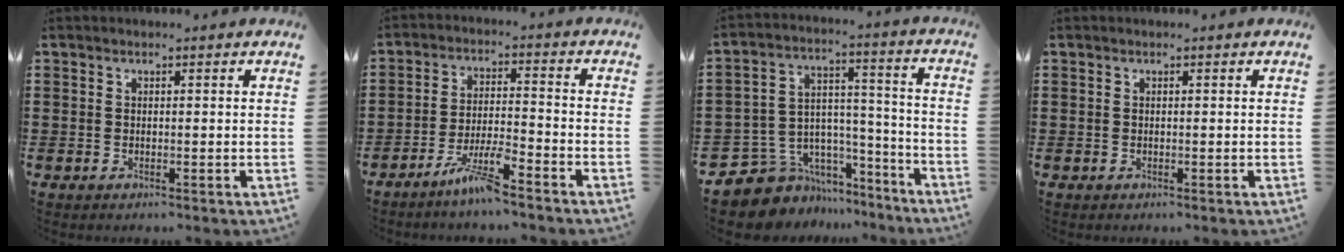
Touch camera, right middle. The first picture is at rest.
{"total": 6.4, "force": [-5.0, 0.5, 4.0], "torque": [-0.091, -0.009, -0.099]}
{"total": 8.4, "force": [-6.5, 5.1, 1.0], "torque": [-0.044, 0.003, -0.123]}
{"total": 0.0}